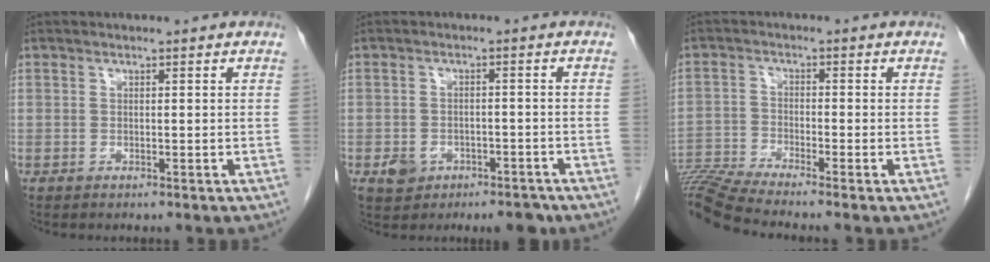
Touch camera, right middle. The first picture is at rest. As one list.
[{"total": 5.0, "force": [-2.9, 3.4, 2.3], "torque": [-0.026, 0.008, -0.036]}, {"total": 10.0, "force": [-9.1, -1.9, 3.6], "torque": [-0.073, -0.011, -0.169]}]